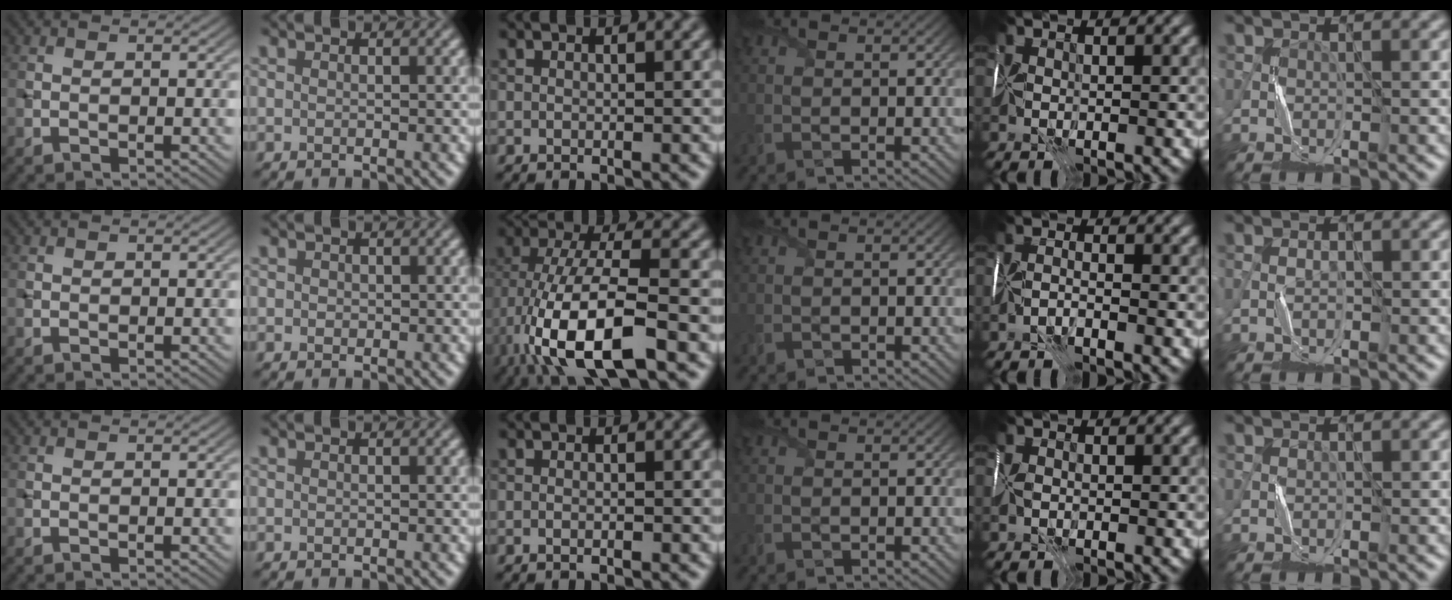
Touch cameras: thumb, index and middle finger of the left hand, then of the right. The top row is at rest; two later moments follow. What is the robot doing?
{"motion": "fold", "object": "map"}